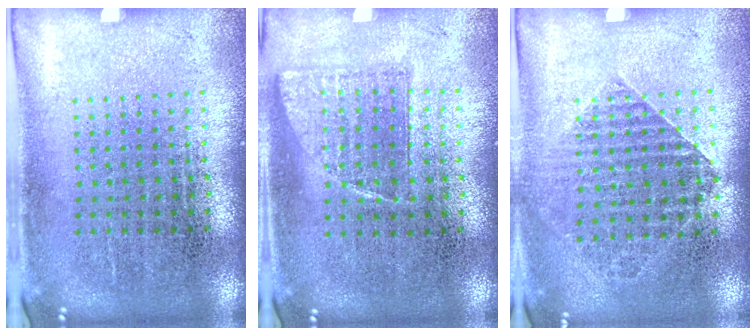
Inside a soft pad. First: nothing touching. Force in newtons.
{"total": 0.7, "press": 0.7, "slide": 0.2}
{"total": 1.0, "press": 1.0, "slide": 0.2}